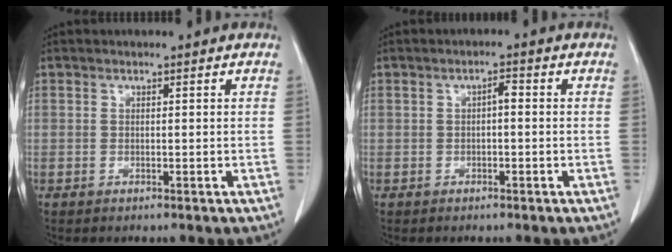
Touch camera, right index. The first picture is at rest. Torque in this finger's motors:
{"motor_torque": [0.21, -0.15, 0.03, 0.03]}